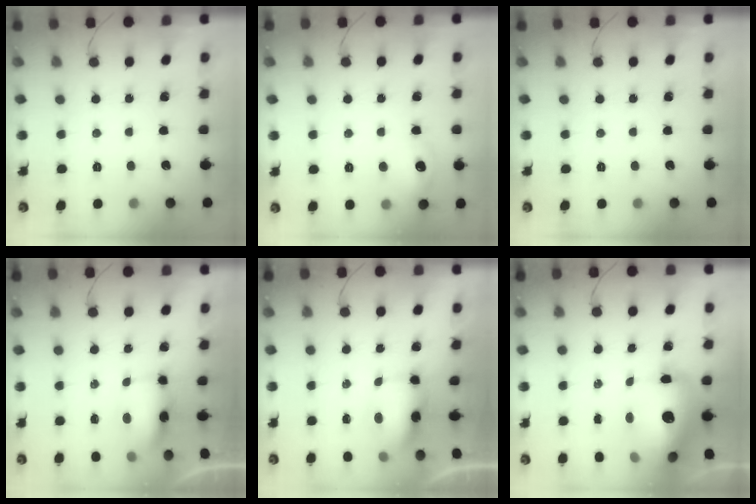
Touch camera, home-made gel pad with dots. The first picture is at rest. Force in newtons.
{"total": 9.4, "press": 9.4, "slide": 0.5}
{"total": 0.0}
{"total": 6.9, "press": 6.5, "slide": 2.4}
{"total": 7.0, "press": 6.9, "slide": 1.1}
{"total": 17.4, "press": 16.9, "slide": 4.3}